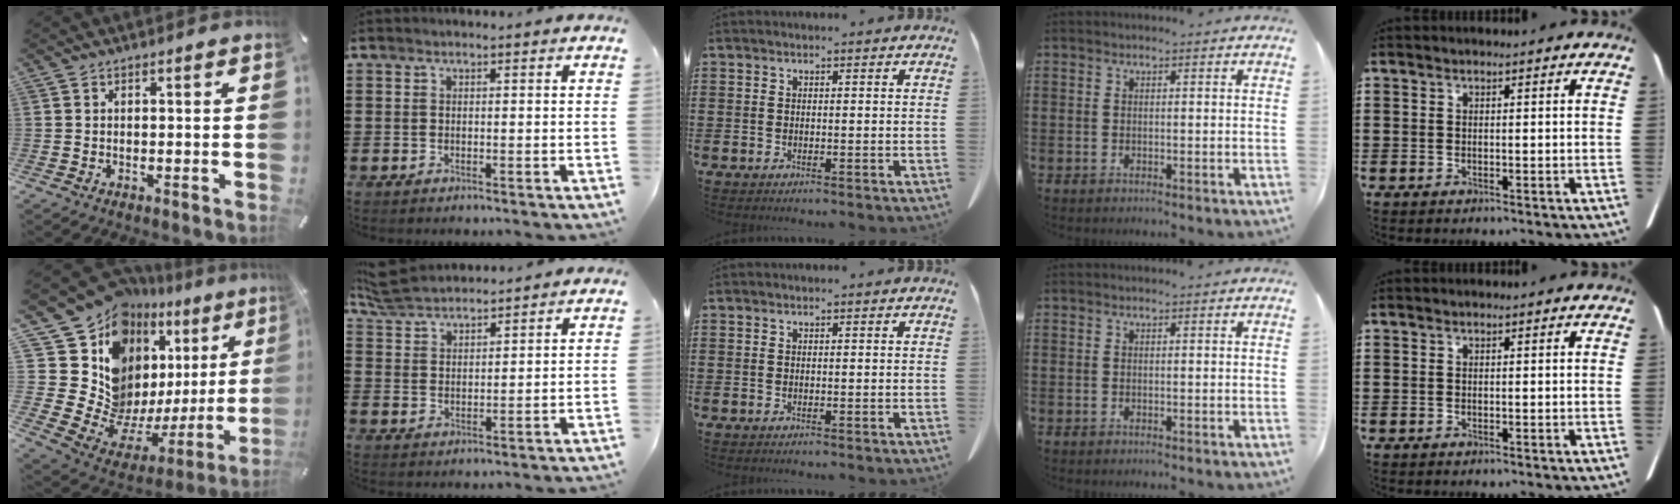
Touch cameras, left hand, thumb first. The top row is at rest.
{"thumb": {"total": 17.2, "force": [9.6, 12.0, 7.9], "torque": [-0.063, -0.154, 0.200]}, "index": {"total": 5.3, "force": [5.1, 0.8, 1.2], "torque": [-0.043, -0.014, 0.096]}}